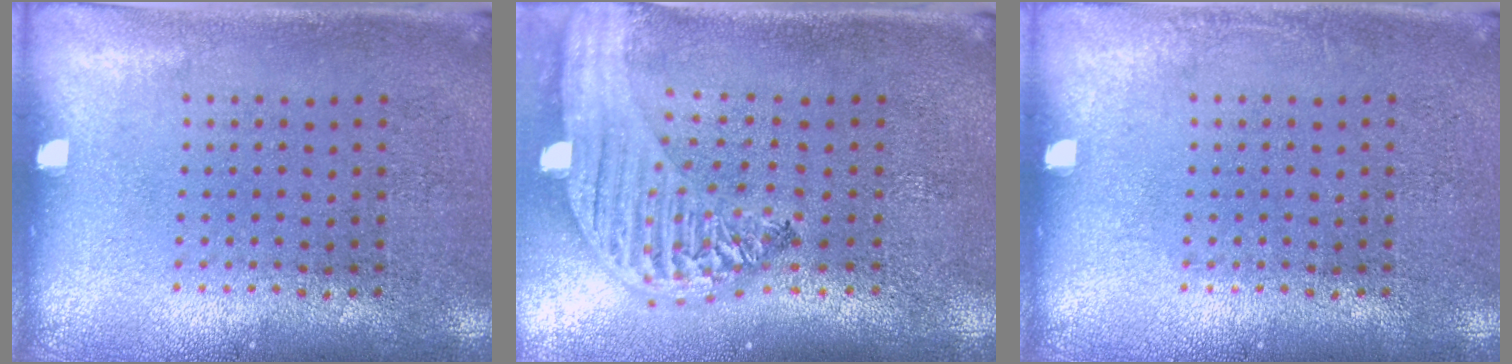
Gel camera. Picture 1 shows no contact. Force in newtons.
{"total": 2.5, "press": 2.1, "slide": 1.4}
{"total": 0.7, "press": 0.7, "slide": 0.1}